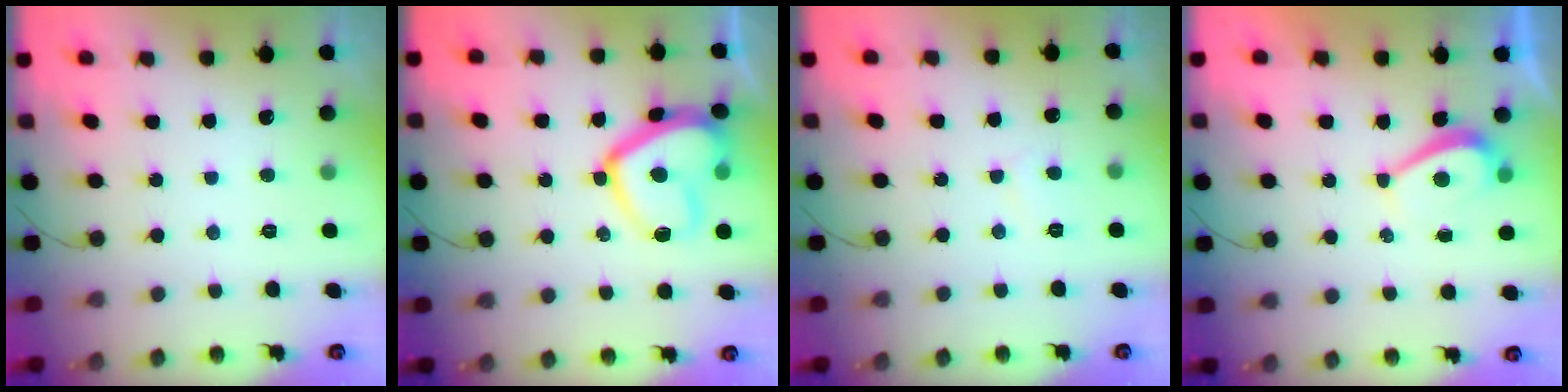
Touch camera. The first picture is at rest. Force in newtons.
{"total": 14.5, "press": 14.5, "slide": 1.2}
{"total": 2.8, "press": 2.8, "slide": 0.3}
{"total": 2.2, "press": 2.1, "slide": 0.6}